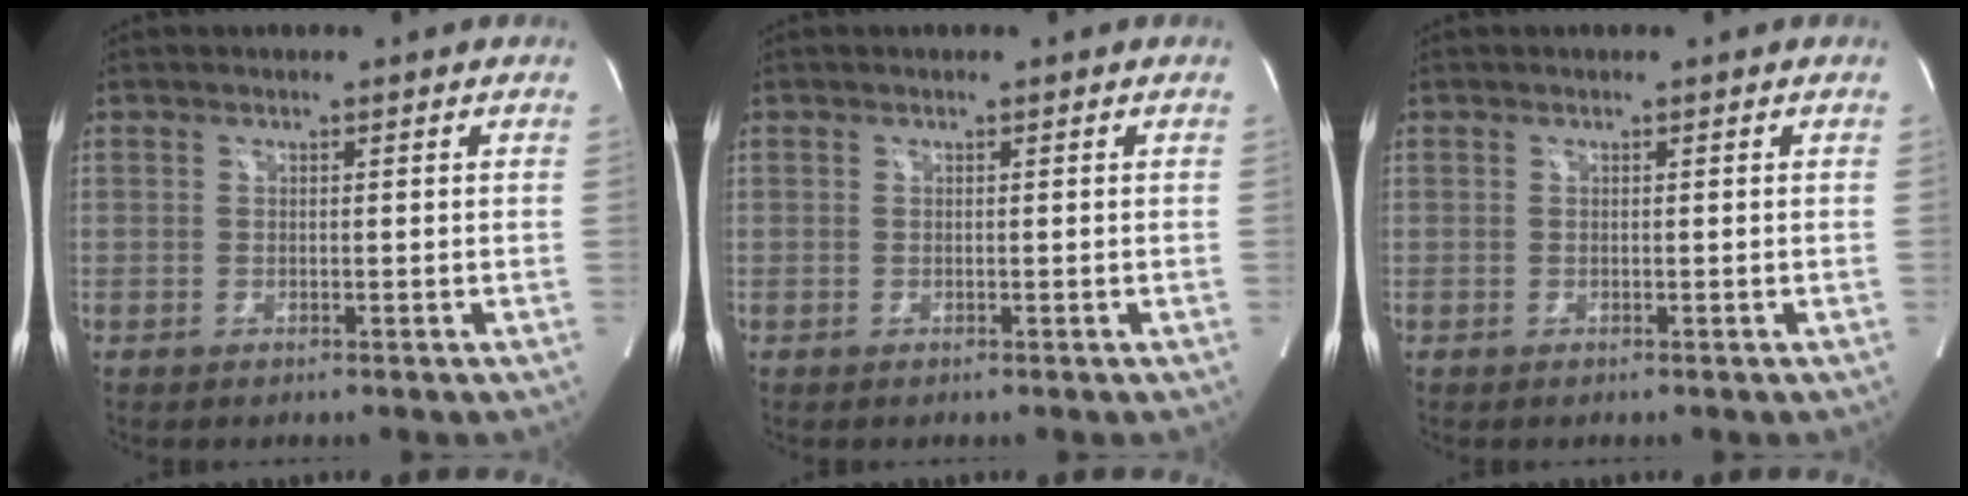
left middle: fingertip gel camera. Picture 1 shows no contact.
{"total": 0.0}
{"total": 0.0}